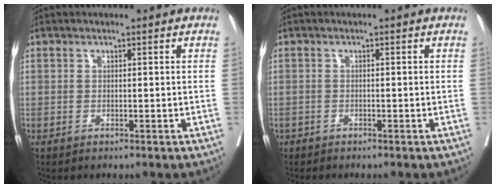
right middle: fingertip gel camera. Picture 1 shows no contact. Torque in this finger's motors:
{"motor_torque": [0.77, -0.83, 0.89, 0.19]}